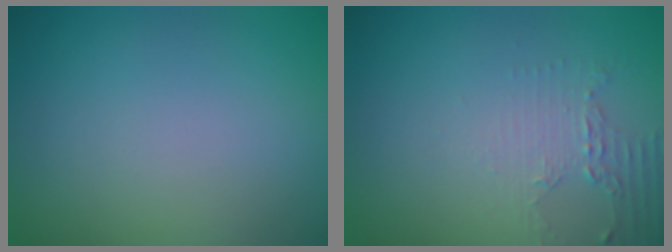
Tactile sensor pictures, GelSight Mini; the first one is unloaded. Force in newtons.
{"total": 2.1, "press": 1.5, "slide": 1.4}